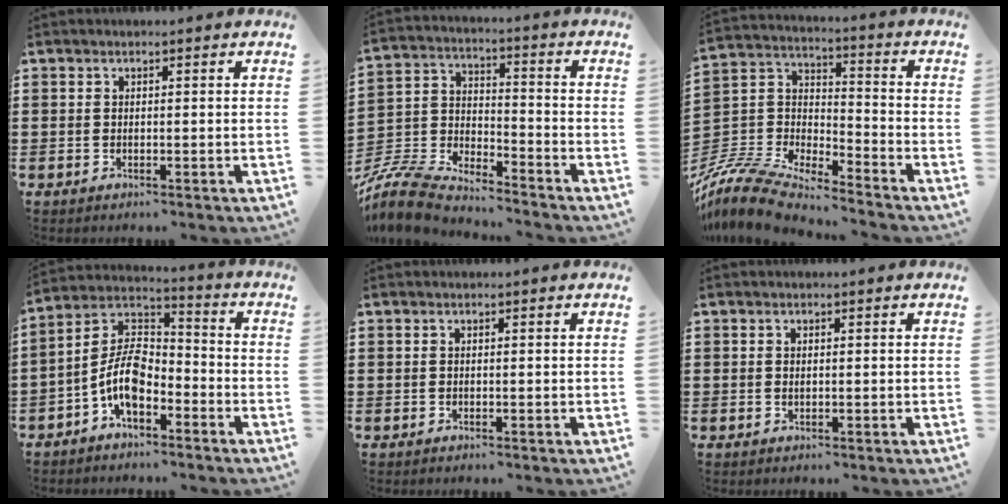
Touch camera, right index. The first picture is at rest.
{"total": 8.1, "force": [-7.8, 1.5, 1.8], "torque": [-0.068, -0.004, -0.164]}
{"total": 9.8, "force": [-9.2, 1.8, 2.9], "torque": [-0.093, 0.000, -0.193]}
{"total": 9.0, "force": [-4.0, 4.5, 6.6], "torque": [-0.166, -0.007, -0.085]}
{"total": 0.0}
{"total": 1.1, "force": [0.1, 0.5, 1.0], "torque": [-0.021, 0.003, 0.000]}